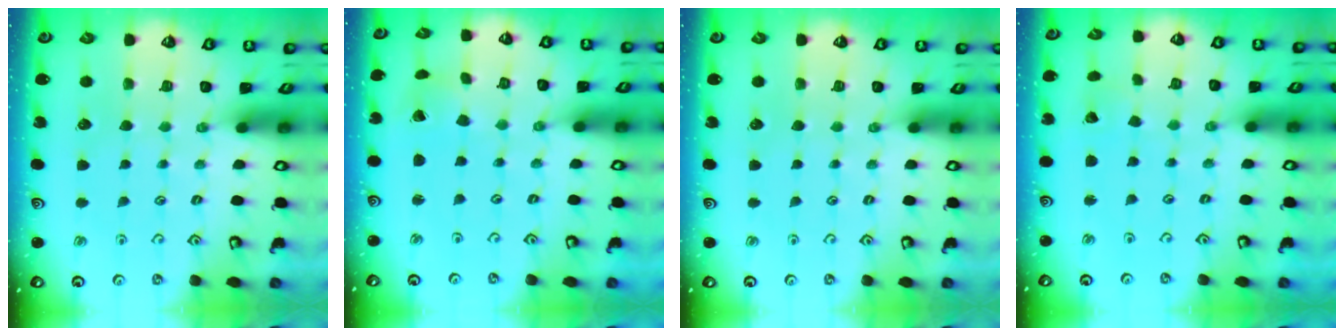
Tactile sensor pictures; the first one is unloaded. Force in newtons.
{"total": 1.0, "press": 1.0, "slide": 0.1}
{"total": 0.0}
{"total": 1.6, "press": 1.6, "slide": 0.0}